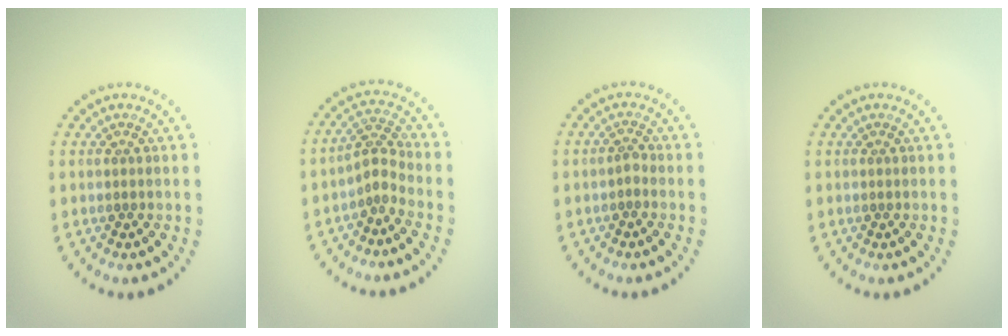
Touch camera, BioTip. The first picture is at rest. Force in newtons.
{"total": 2.2, "press": 1.5, "slide": 1.6}
{"total": 1.0, "press": 0.7, "slide": 0.7}
{"total": 0.0}